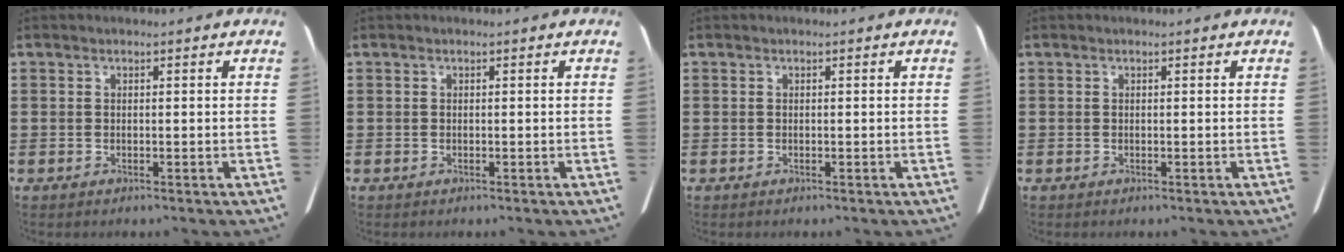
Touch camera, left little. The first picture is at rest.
{"total": 0.0}
{"total": 0.0}
{"total": 0.0}